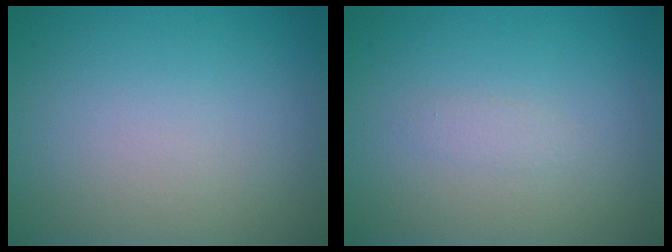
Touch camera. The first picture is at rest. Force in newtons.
{"total": 0.8, "press": 0.8, "slide": 0.0}